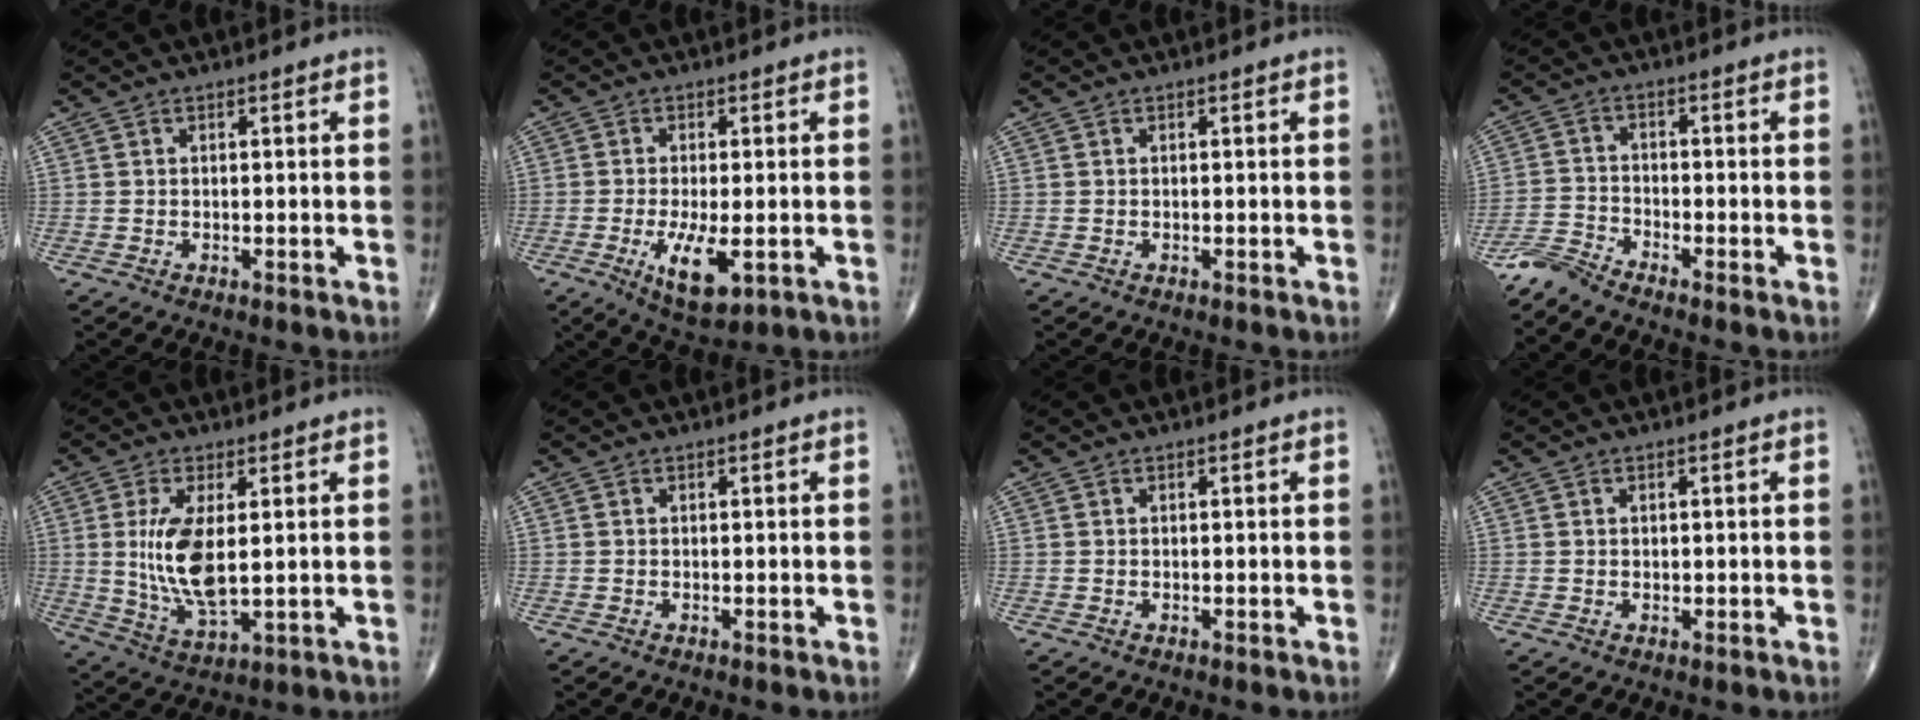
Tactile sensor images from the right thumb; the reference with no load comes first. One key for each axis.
{"total": 7.9, "fx": -2.2, "fy": 2.8, "fz": 7.1, "tx": -0.124, "ty": -0.018, "tz": -0.029}
{"total": 0.0}
{"total": 3.8, "fx": -3.8, "fy": -0.5, "fz": 0.3, "tx": -0.017, "ty": 0.004, "tz": -0.087}
{"total": 11.1, "fx": 1.1, "fy": 4.4, "fz": 10.1, "tx": -0.206, "ty": -0.022, "tz": 0.032}
{"total": 0.0}
{"total": 0.0}
{"total": 0.5, "fx": 0.1, "fy": 0.4, "fz": 0.3, "tx": -0.002, "ty": 0.000, "tz": 0.002}